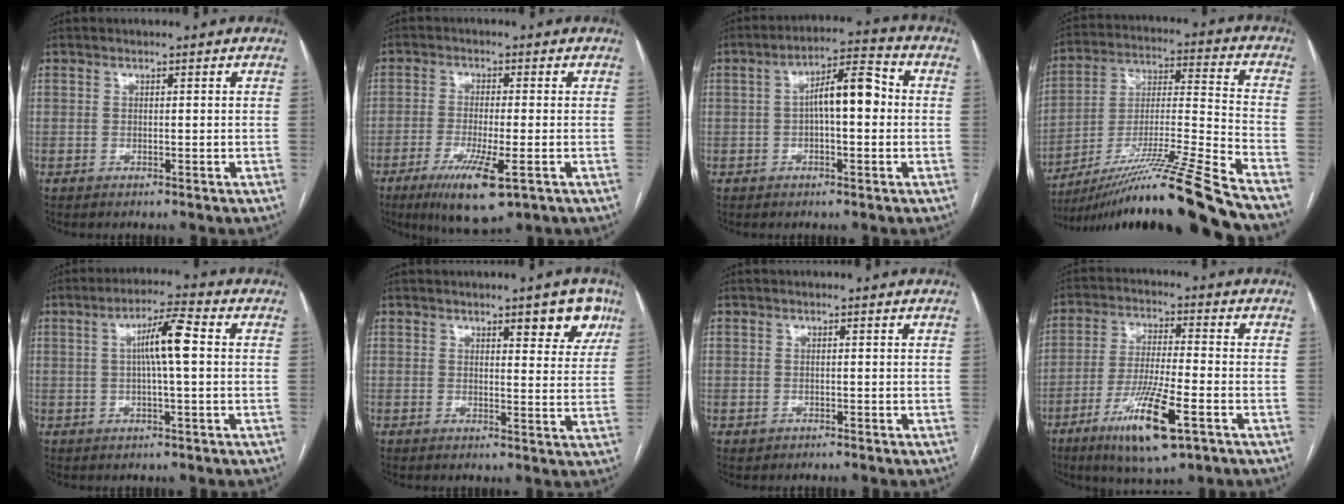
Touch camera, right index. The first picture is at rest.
{"total": 9.1, "force": [-4.4, 1.3, 7.8], "torque": [-0.143, -0.025, -0.069]}
{"total": 8.1, "force": [0.2, 2.3, 7.8], "torque": [-0.130, 0.032, 0.000]}
{"total": 22.6, "force": [-18.0, -2.2, 13.5], "torque": [-0.210, -0.024, -0.311]}
{"total": 6.7, "force": [0.8, 0.0, 6.7], "torque": [-0.118, 0.011, 0.012]}
{"total": 6.1, "force": [3.7, 1.8, 4.5], "torque": [-0.045, 0.001, 0.041]}
{"total": 0.8, "force": [-0.4, 0.7, 0.0], "torque": [-0.004, 0.003, -0.006]}
{"total": 12.4, "force": [-6.1, 1.6, 10.6], "torque": [-0.203, -0.024, -0.105]}